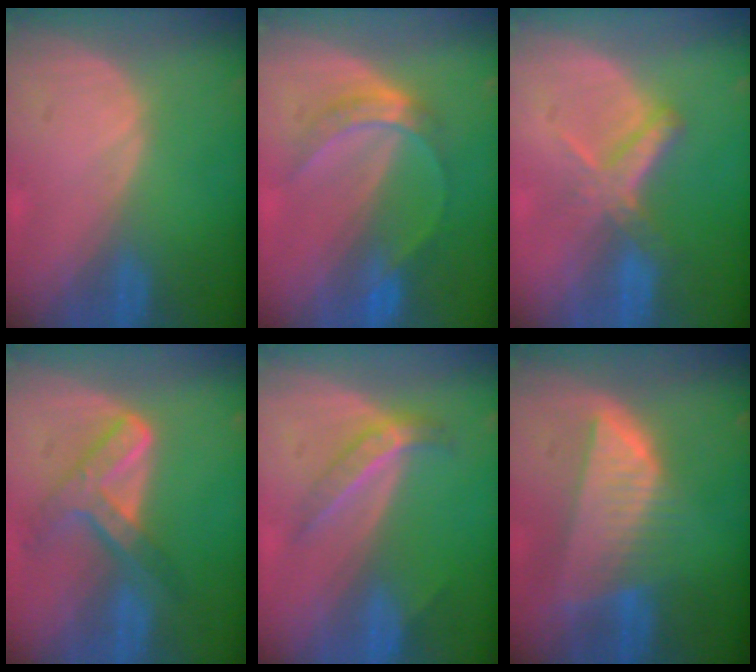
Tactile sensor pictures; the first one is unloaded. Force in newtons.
{"total": 5.0, "press": 4.9, "slide": 1.2}
{"total": 5.4, "press": 4.9, "slide": 2.2}
{"total": 7.2, "press": 6.2, "slide": 3.8}
{"total": 4.2, "press": 4.0, "slide": 1.1}
{"total": 8.3, "press": 7.3, "slide": 4.0}